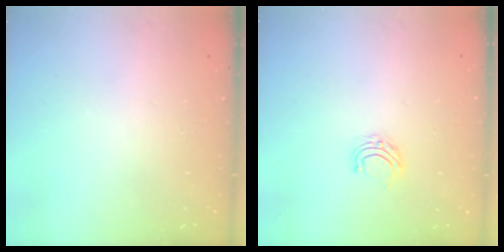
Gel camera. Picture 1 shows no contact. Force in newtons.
{"total": 5.0, "press": 5.0, "slide": 0.4}